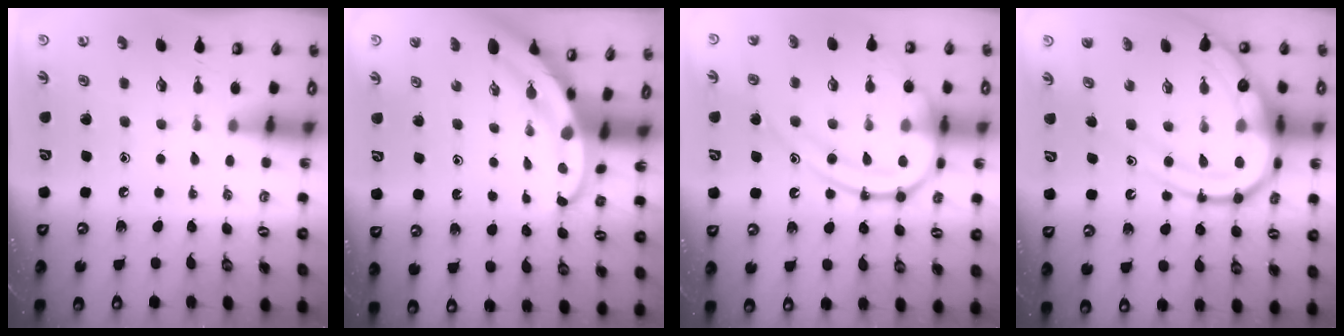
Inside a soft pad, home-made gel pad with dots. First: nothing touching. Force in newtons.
{"total": 4.6, "press": 4.6, "slide": 0.4}
{"total": 17.7, "press": 17.6, "slide": 1.5}
{"total": 19.1, "press": 19.0, "slide": 1.9}